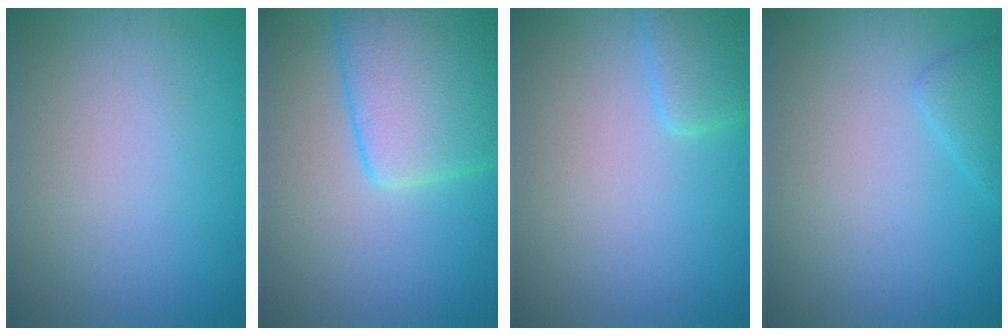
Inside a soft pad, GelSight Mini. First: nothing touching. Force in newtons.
{"total": 8.8, "press": 8.7, "slide": 0.4}
{"total": 2.6, "press": 2.6, "slide": 0.2}
{"total": 1.6, "press": 1.6, "slide": 0.1}